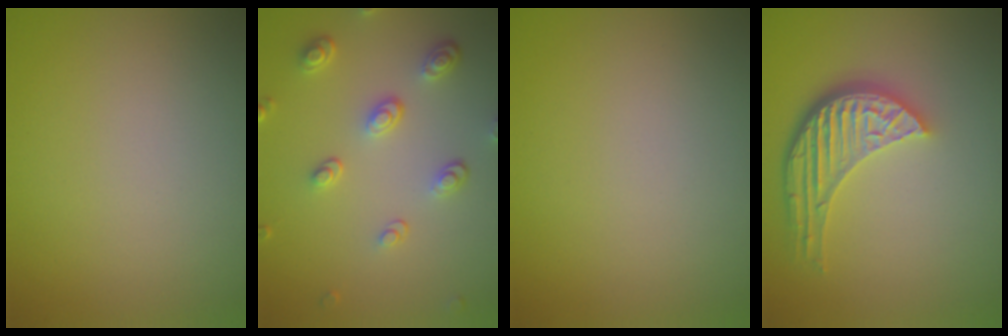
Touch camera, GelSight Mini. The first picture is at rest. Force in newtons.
{"total": 3.8, "press": 2.9, "slide": 2.5}
{"total": 0.0}
{"total": 5.2, "press": 3.9, "slide": 3.4}